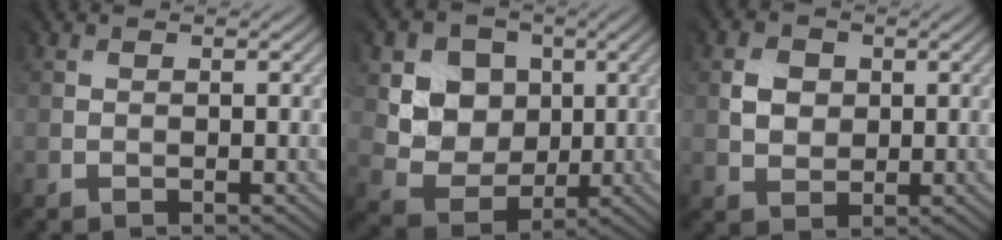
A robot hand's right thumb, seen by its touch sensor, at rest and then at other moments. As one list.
[{"total": 7.1, "force": [2.3, 6.4, 2.1], "torque": [-0.053, -0.008, 0.033]}, {"total": 2.8, "force": [0.9, 2.6, 0.4], "torque": [-0.014, 0.000, 0.013]}]